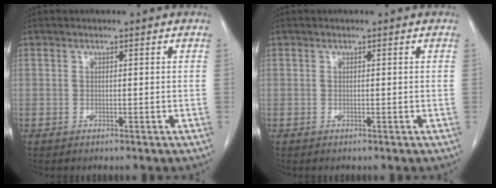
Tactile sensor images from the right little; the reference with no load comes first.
{"total": 0.0}